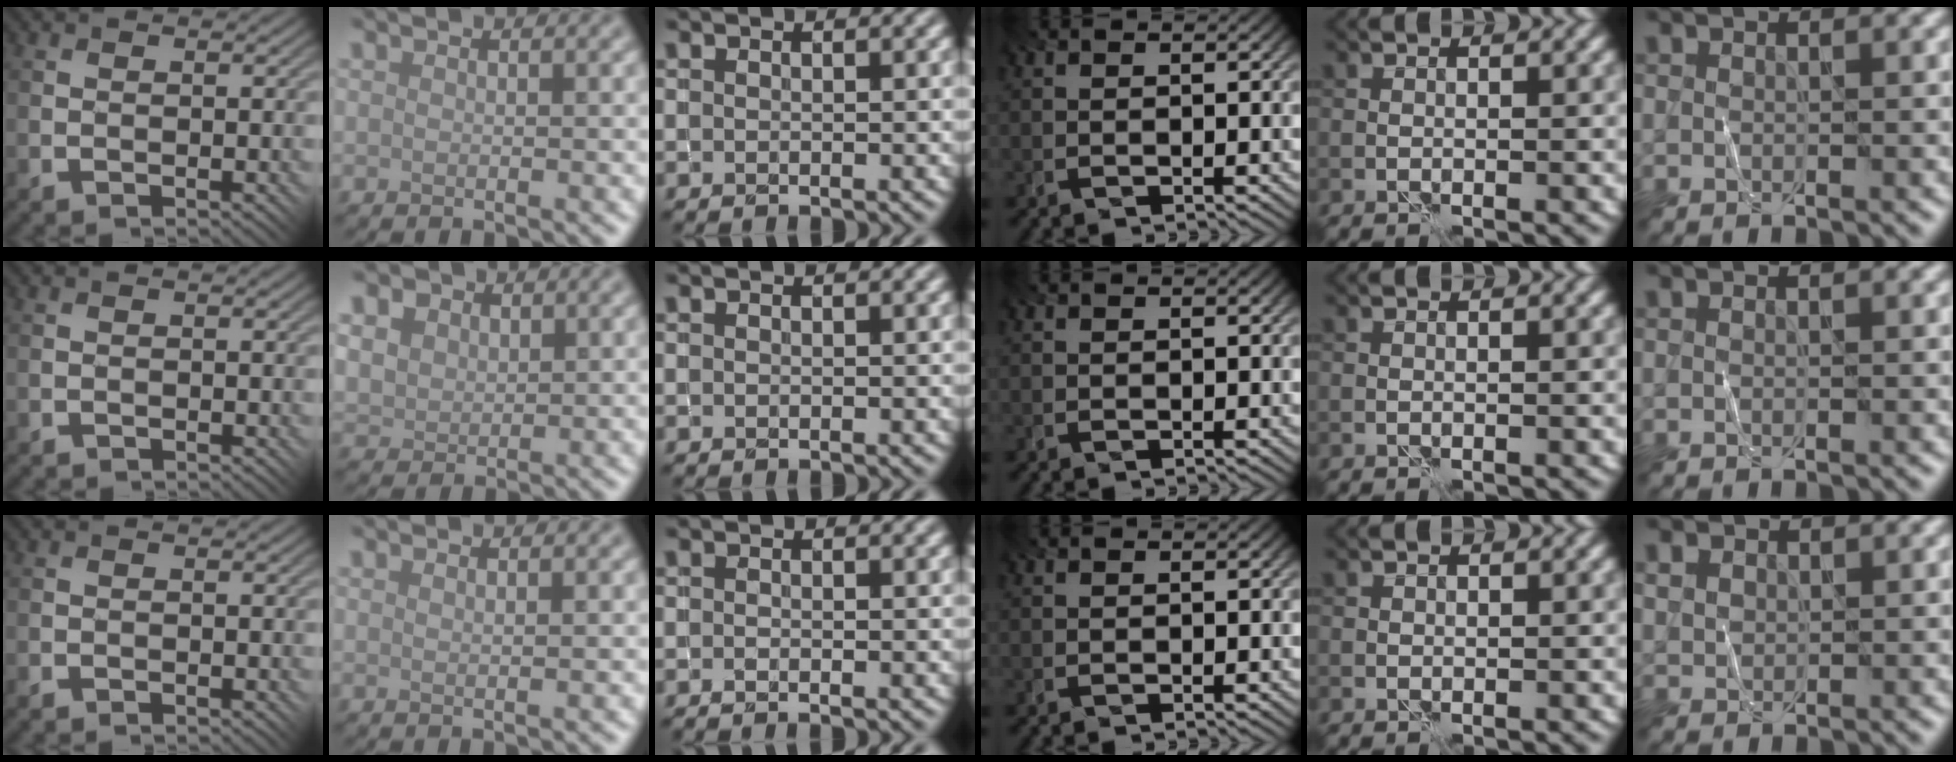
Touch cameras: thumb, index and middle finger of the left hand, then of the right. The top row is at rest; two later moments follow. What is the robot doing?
{"motion": "fold", "object": "shorts"}